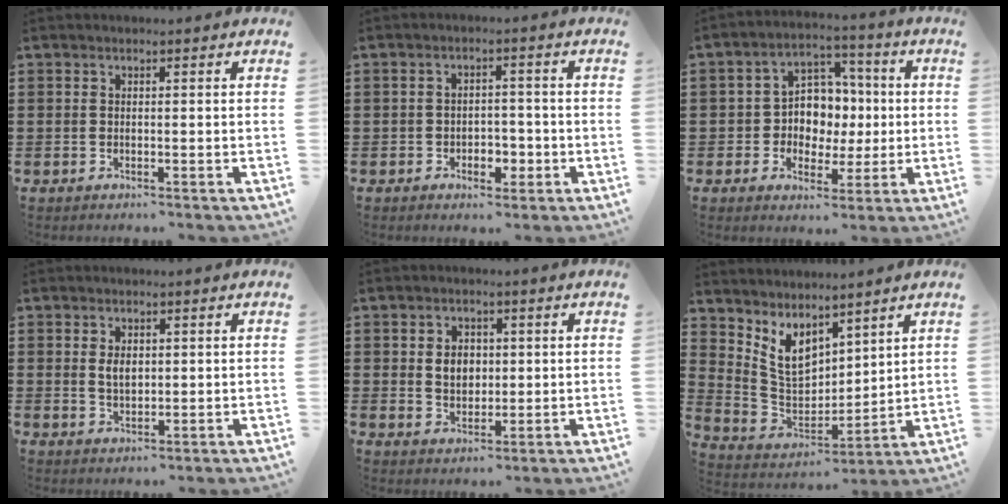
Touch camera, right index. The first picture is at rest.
{"total": 3.1, "force": [-1.4, 2.2, 1.7], "torque": [-0.035, 0.005, -0.028]}
{"total": 6.9, "force": [0.0, 6.3, 2.9], "torque": [-0.073, 0.014, 0.001]}
{"total": 2.6, "force": [0.6, 1.6, 2.0], "torque": [-0.043, 0.007, 0.010]}
{"total": 3.9, "force": [0.5, 3.1, 2.4], "torque": [-0.048, 0.009, 0.004]}
{"total": 7.1, "force": [4.4, 4.6, 3.1], "torque": [-0.089, -0.023, 0.088]}